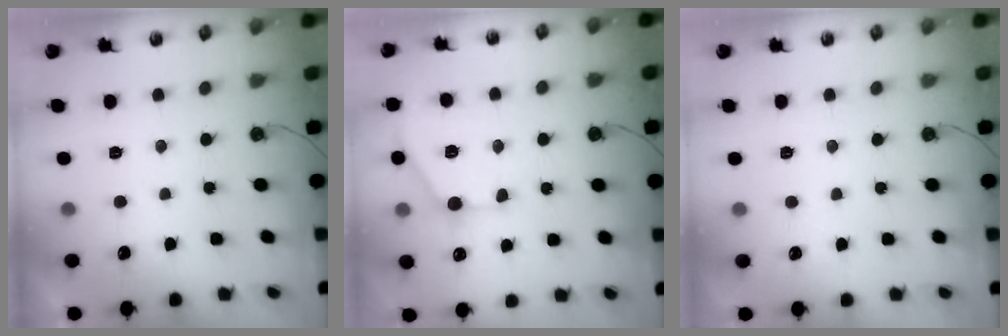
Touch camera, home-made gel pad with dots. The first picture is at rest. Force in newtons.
{"total": 13.4, "press": 13.4, "slide": 0.6}
{"total": 2.4, "press": 2.3, "slide": 0.4}